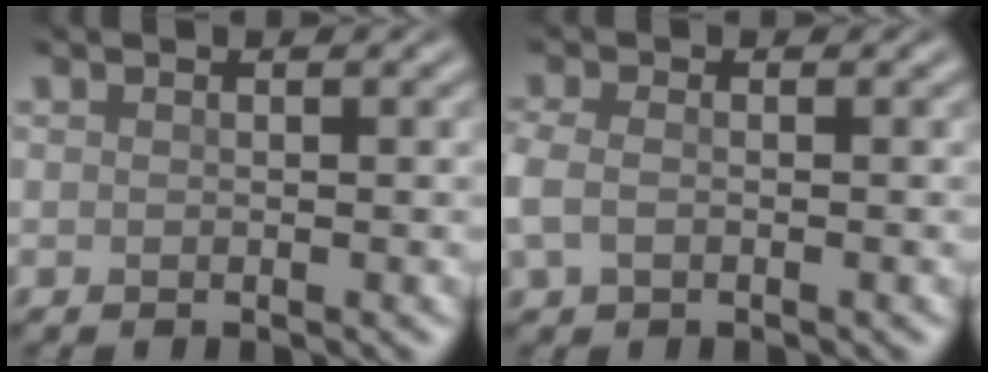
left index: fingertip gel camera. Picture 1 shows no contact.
{"total": 2.3, "force": [-0.6, 1.5, 1.6], "torque": [-0.047, -0.001, -0.017]}